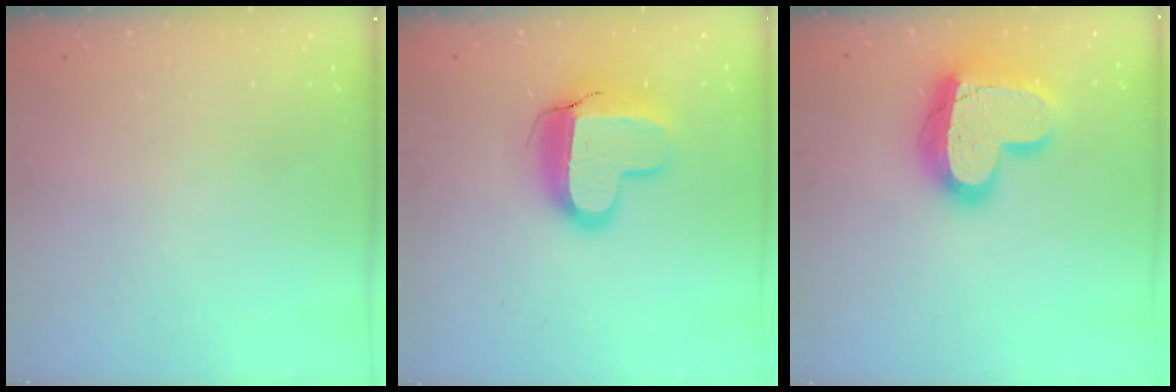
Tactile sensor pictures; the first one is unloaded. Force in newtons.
{"total": 14.1, "press": 14.1, "slide": 1.1}
{"total": 21.4, "press": 21.3, "slide": 1.7}